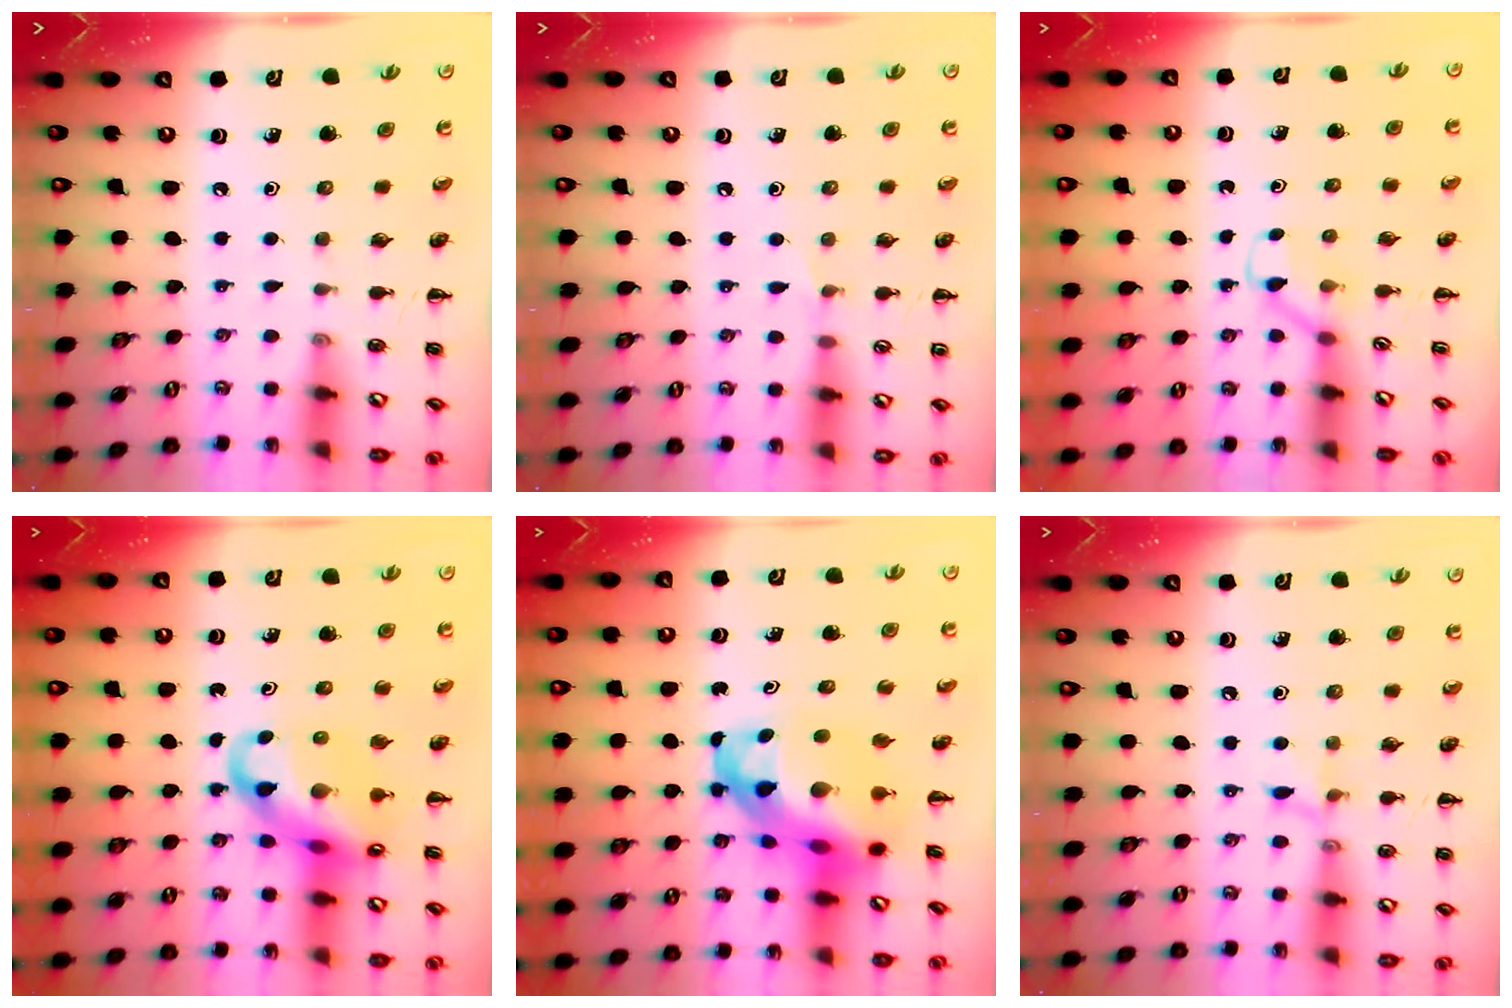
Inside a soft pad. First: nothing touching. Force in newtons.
{"total": 3.0, "press": 2.8, "slide": 0.9}
{"total": 3.0, "press": 2.8, "slide": 1.1}
{"total": 13.4, "press": 12.9, "slide": 3.6}
{"total": 12.4, "press": 11.9, "slide": 3.4}
{"total": 6.3, "press": 6.0, "slide": 1.8}